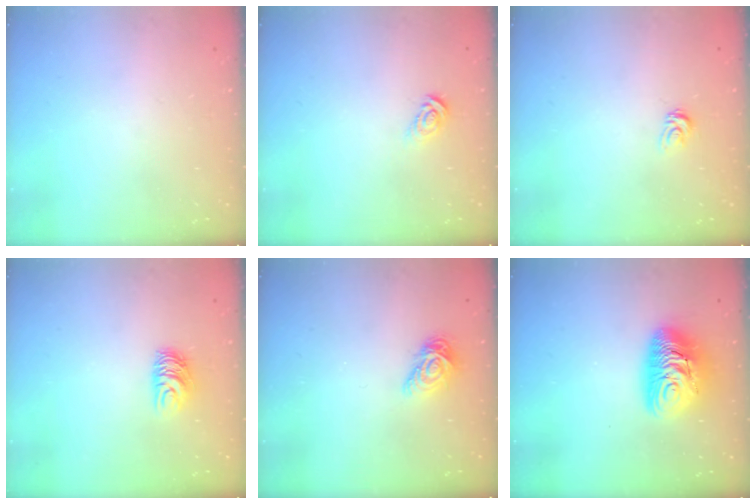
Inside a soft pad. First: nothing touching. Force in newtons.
{"total": 5.2, "press": 5.2, "slide": 0.4}
{"total": 3.6, "press": 3.6, "slide": 0.1}
{"total": 6.3, "press": 6.3, "slide": 0.5}
{"total": 8.4, "press": 8.4, "slide": 0.8}
{"total": 12.0, "press": 11.9, "slide": 1.2}